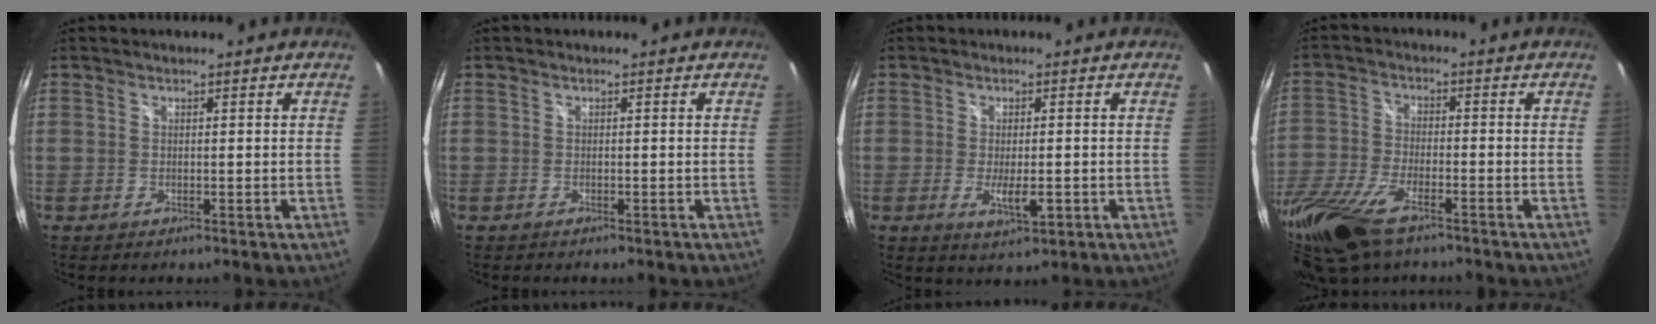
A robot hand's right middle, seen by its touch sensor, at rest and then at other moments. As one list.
[{"total": 0.8, "force": [-0.6, 0.4, 0.3], "torque": [-0.008, 0.000, -0.009]}, {"total": 4.8, "force": [-1.4, 1.5, 4.3], "torque": [-0.077, -0.012, -0.019]}, {"total": 18.1, "force": [-12.0, 7.4, 11.4], "torque": [-0.276, -0.047, -0.232]}]